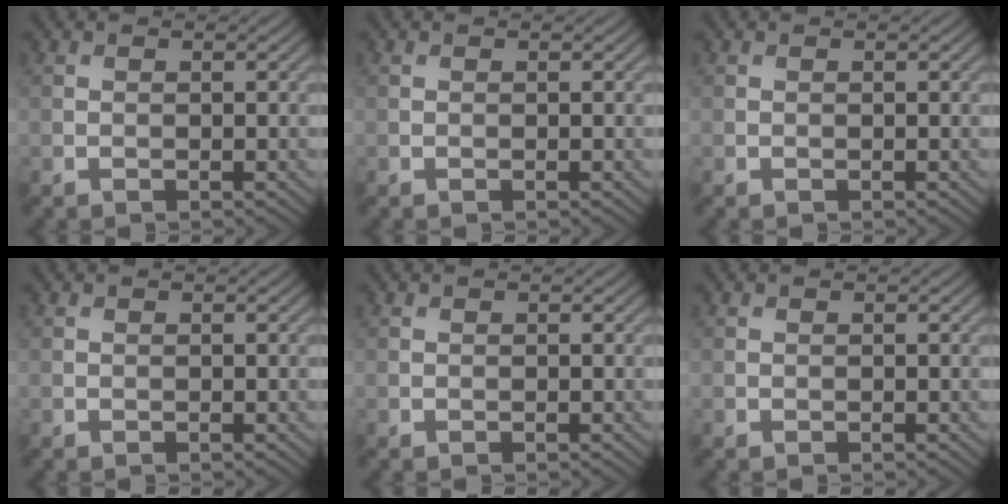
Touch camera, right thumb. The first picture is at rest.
{"total": 0.0}
{"total": 0.0}
{"total": 0.0}
{"total": 0.0}
{"total": 0.0}